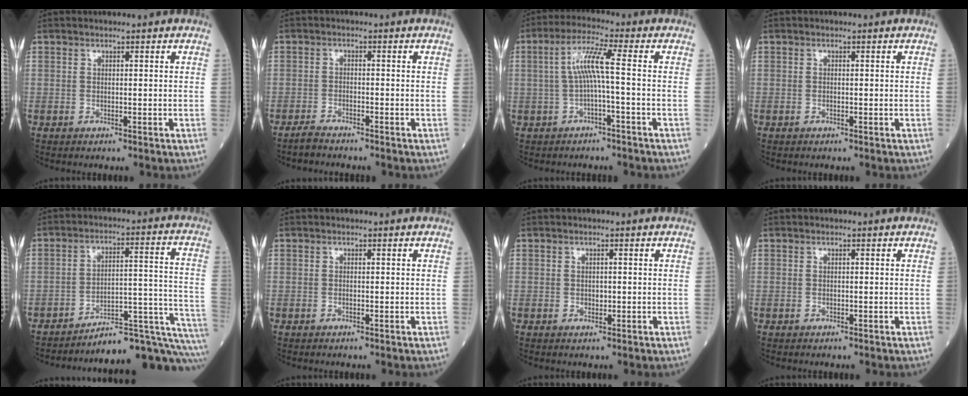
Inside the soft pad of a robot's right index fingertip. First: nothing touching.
{"total": 2.9, "force": [-2.6, 0.5, 1.0], "torque": [-0.030, -0.008, -0.046]}
{"total": 6.1, "force": [-0.2, 0.3, 6.1], "torque": [-0.125, 0.020, -0.002]}
{"total": 0.0}
{"total": 19.3, "force": [-17.4, 1.8, 8.2], "torque": [-0.038, 0.046, -0.234]}
{"total": 0.0}
{"total": 1.1, "force": [0.0, 0.8, 0.8], "torque": [-0.017, -0.002, 0.003]}
{"total": 0.0}